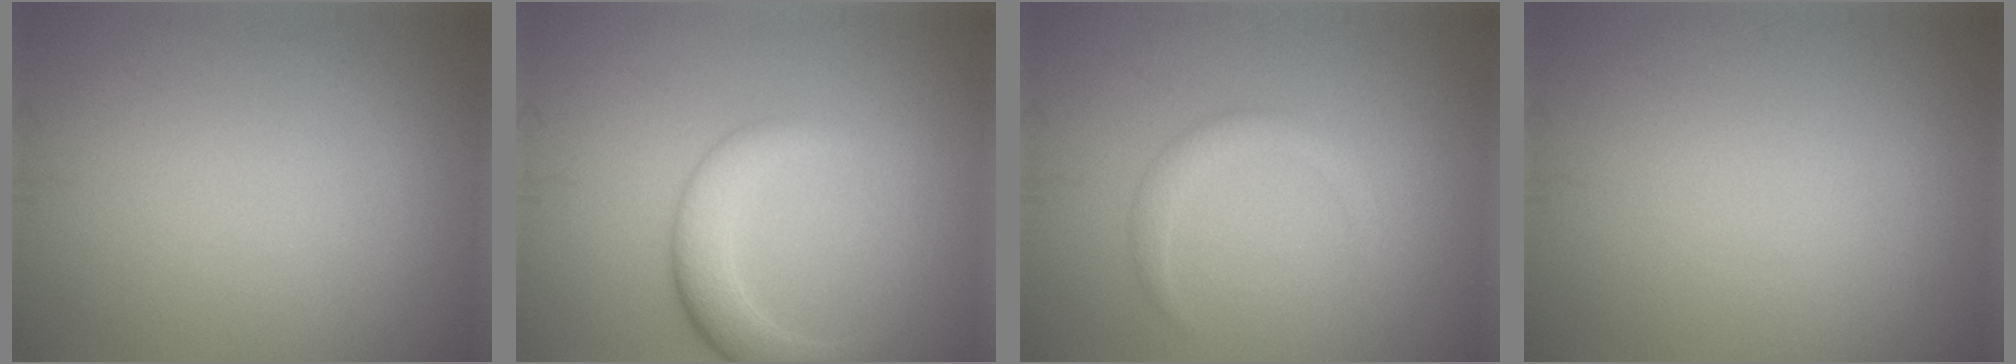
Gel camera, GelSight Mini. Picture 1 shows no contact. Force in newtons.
{"total": 3.6, "press": 3.6, "slide": 0.3}
{"total": 1.7, "press": 1.7, "slide": 0.1}
{"total": 0.0}